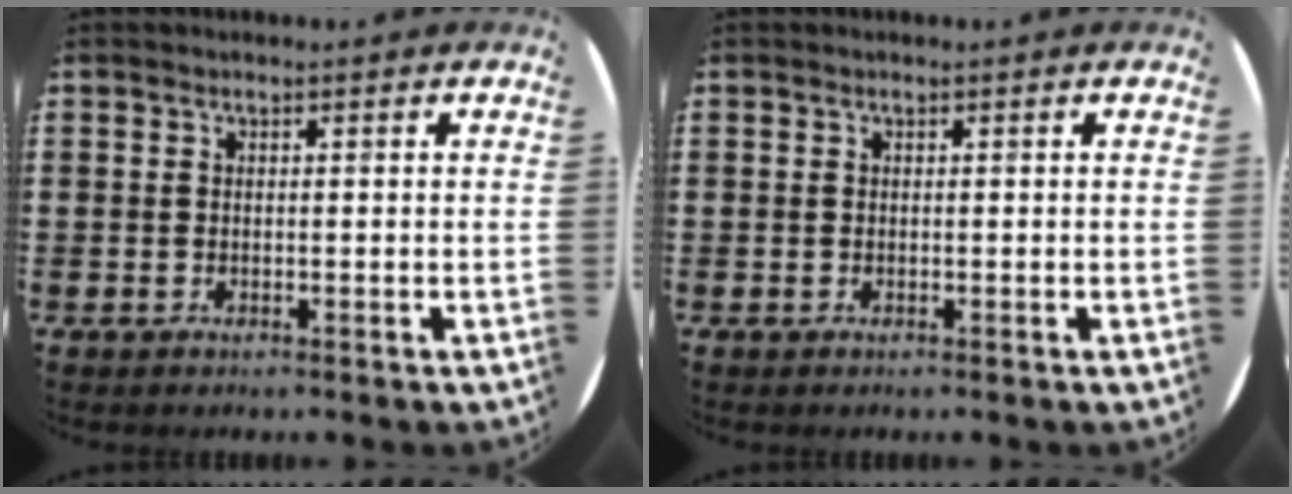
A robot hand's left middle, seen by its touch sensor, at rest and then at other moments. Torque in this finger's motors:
{"motor_torque": [0.00, 0.00, 0.00, 0.00]}